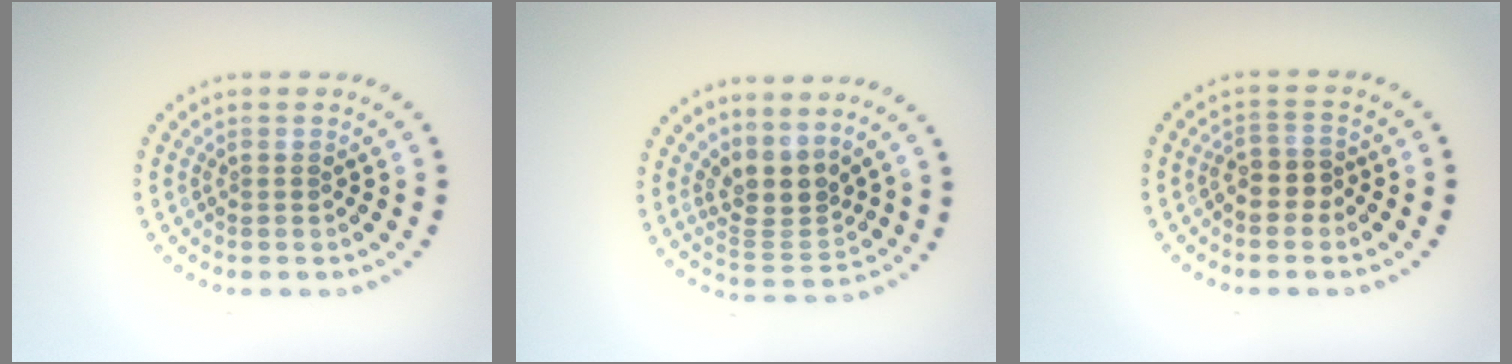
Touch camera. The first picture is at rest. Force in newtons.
{"total": 3.4, "press": 2.6, "slide": 2.2}
{"total": 2.5, "press": 2.2, "slide": 1.1}